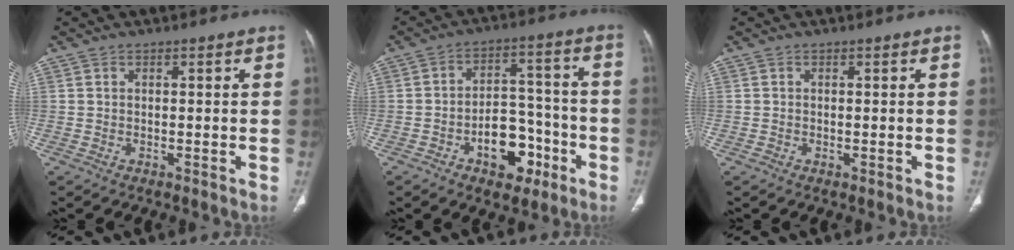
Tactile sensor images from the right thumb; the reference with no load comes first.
{"total": 11.5, "force": [-5.2, 7.3, 7.2], "torque": [-0.070, 0.052, -0.074]}
{"total": 0.5, "force": [-0.2, 0.3, 0.3], "torque": [-0.010, 0.002, 0.000]}